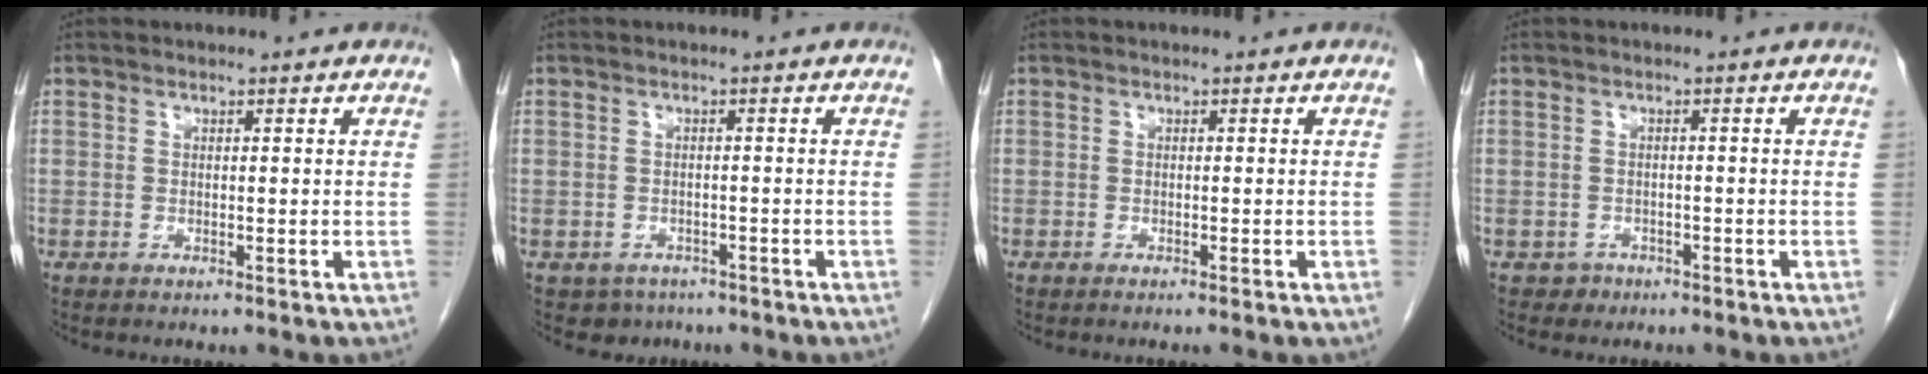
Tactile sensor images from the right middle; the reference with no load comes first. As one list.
[{"total": 3.4, "force": [-2.3, 2.4, 0.1], "torque": [-0.006, 0.007, -0.031]}, {"total": 1.3, "force": [-0.9, 0.0, 0.8], "torque": [-0.013, -0.001, -0.009]}, {"total": 1.7, "force": [-1.1, 1.3, -0.1], "torque": [0.000, 0.007, -0.015]}]